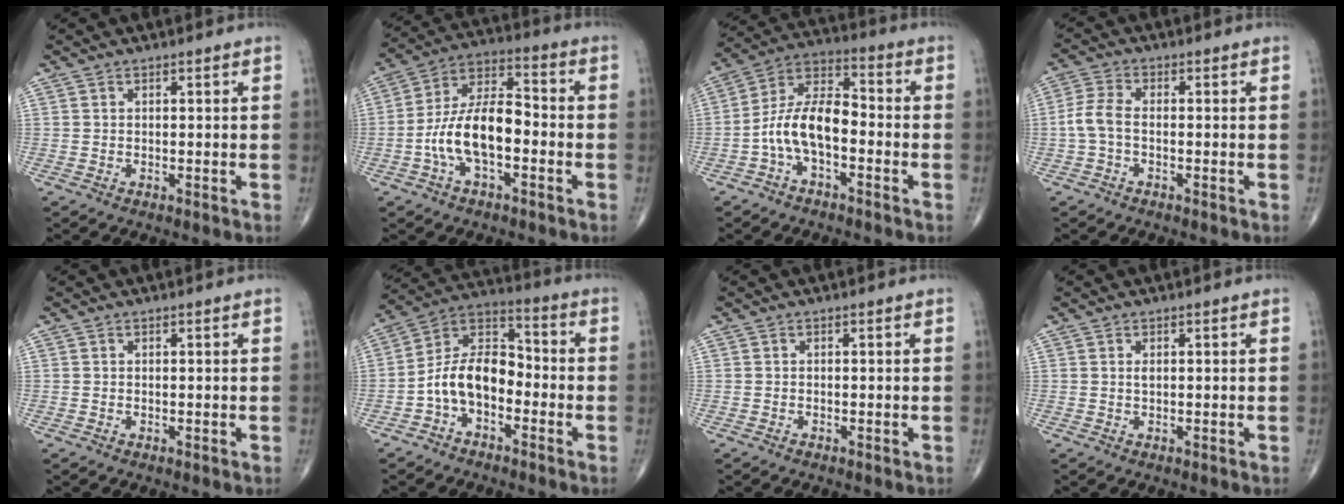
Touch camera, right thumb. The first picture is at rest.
{"total": 13.2, "force": [-3.3, 6.3, 11.1], "torque": [-0.207, 0.046, -0.067]}
{"total": 11.2, "force": [-3.0, 5.6, 9.2], "torque": [-0.166, 0.049, -0.066]}
{"total": 4.4, "force": [-0.9, 2.3, 3.6], "torque": [-0.085, 0.012, -0.027]}
{"total": 0.0}
{"total": 11.3, "force": [-3.5, 7.0, 8.1], "torque": [-0.128, 0.055, -0.078]}
{"total": 0.0}
{"total": 0.6, "force": [0.2, 0.3, 0.5], "torque": [-0.010, 0.000, 0.003]}